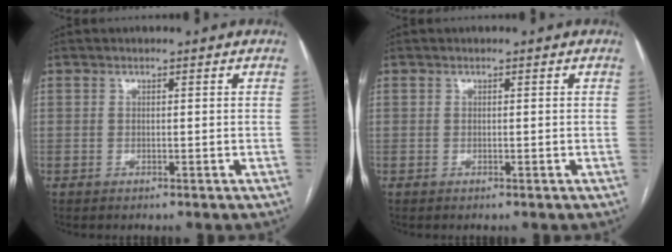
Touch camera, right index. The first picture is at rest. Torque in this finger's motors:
{"motor_torque": [0.01, 0.00, 0.00, 0.00]}